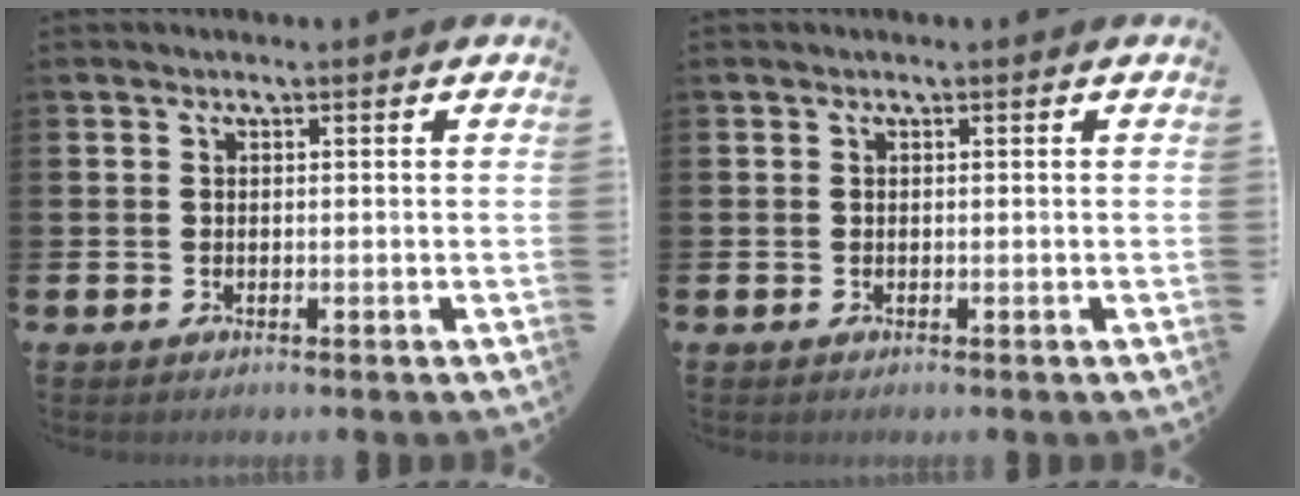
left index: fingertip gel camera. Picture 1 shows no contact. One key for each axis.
{"total": 0.0}